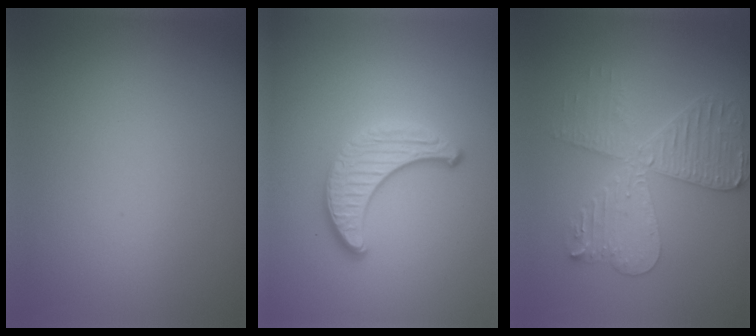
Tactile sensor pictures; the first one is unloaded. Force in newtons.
{"total": 3.8, "press": 3.0, "slide": 2.3}
{"total": 5.5, "press": 5.5, "slide": 0.8}